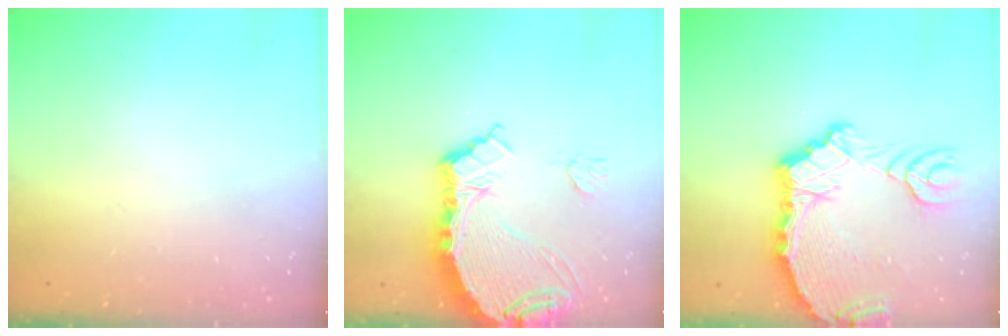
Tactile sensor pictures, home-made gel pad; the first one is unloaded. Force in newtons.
{"total": 9.3, "press": 9.1, "slide": 2.1}
{"total": 11.8, "press": 11.7, "slide": 1.5}